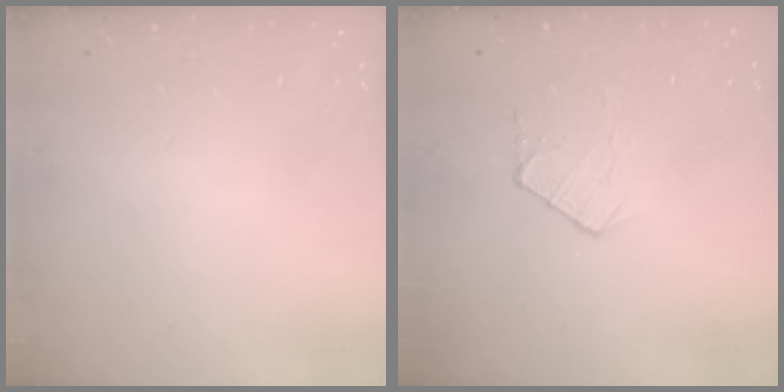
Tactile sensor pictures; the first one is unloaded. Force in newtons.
{"total": 5.8, "press": 5.8, "slide": 0.6}